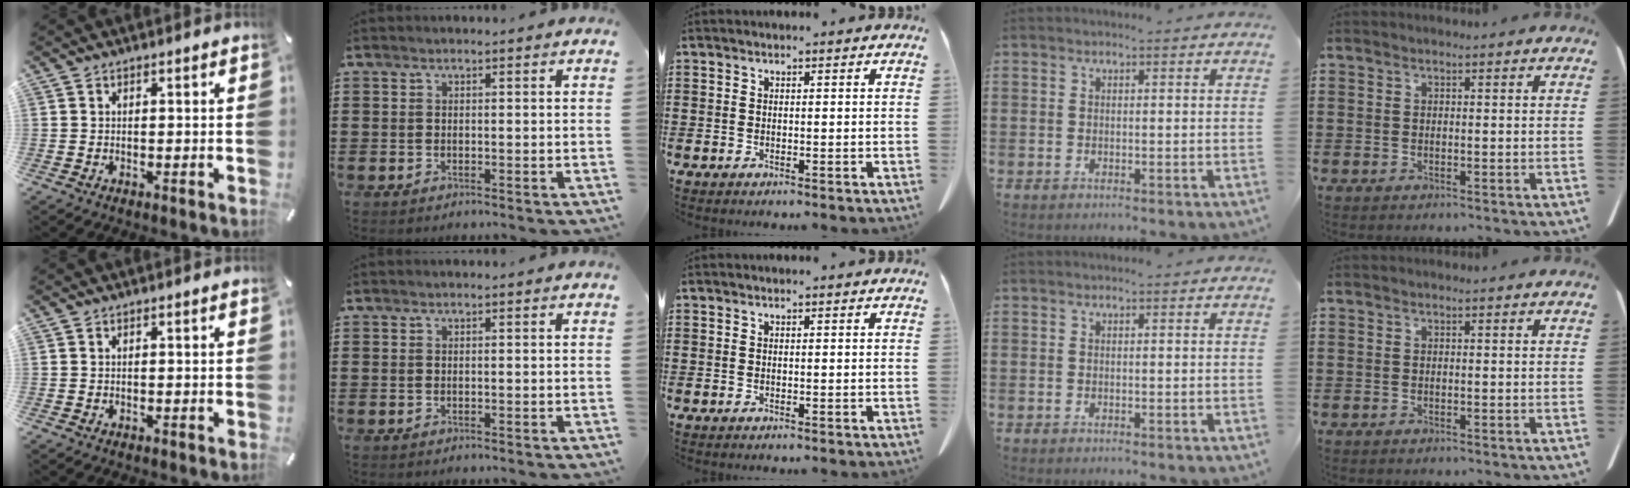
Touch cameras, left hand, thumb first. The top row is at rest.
{}